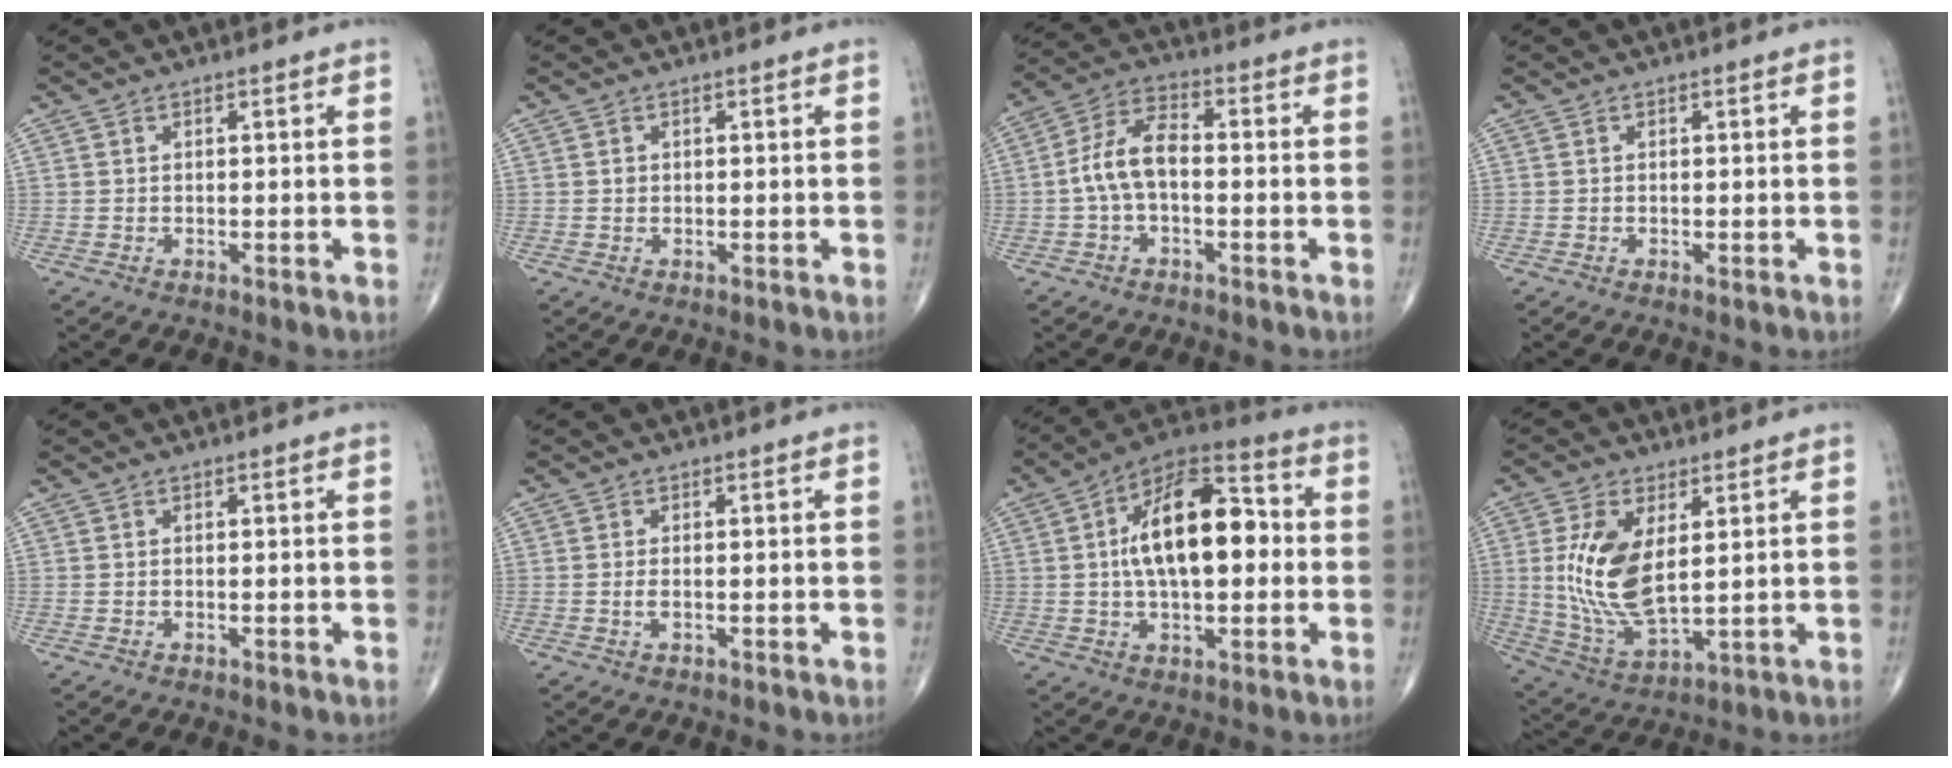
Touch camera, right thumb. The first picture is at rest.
{"total": 0.6, "force": [0.1, 0.6, 0.3], "torque": [-0.001, 0.001, 0.001]}
{"total": 8.3, "force": [-1.0, 4.4, 6.9], "torque": [-0.134, 0.032, -0.028]}
{"total": 0.0}
{"total": 0.0}
{"total": 1.2, "force": [-0.2, 0.4, 1.1], "torque": [-0.022, -0.004, -0.004]}
{"total": 18.4, "force": [1.4, 9.3, 15.8], "torque": [-0.241, 0.029, 0.015]}
{"total": 14.1, "force": [2.7, 6.9, 11.9], "torque": [-0.239, -0.019, 0.065]}